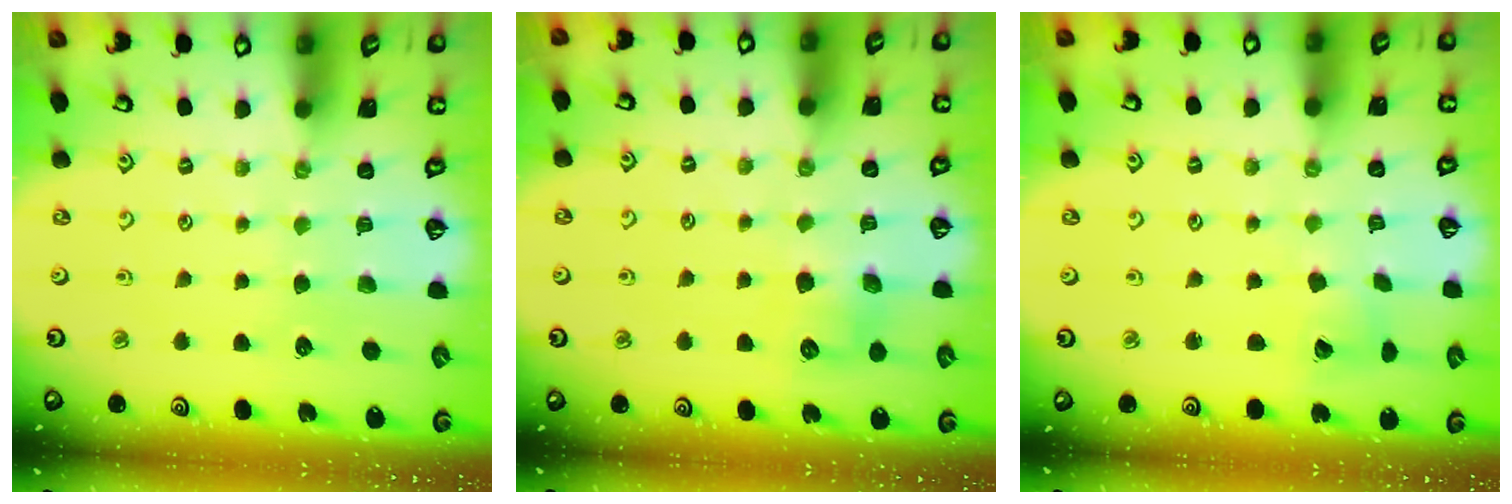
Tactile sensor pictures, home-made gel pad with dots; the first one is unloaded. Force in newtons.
{"total": 6.6, "press": 6.6, "slide": 0.5}
{"total": 4.6, "press": 4.5, "slide": 0.5}